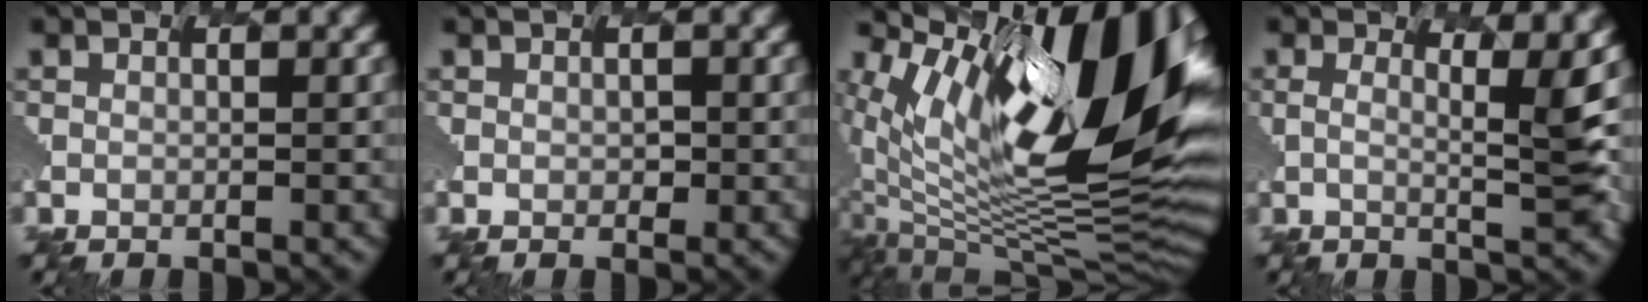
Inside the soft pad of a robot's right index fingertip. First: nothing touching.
{"total": 0.7, "force": [0.0, 0.7, 0.0], "torque": [-0.012, -0.003, -0.002]}
{"total": 15.6, "force": [6.7, 6.6, 12.5], "torque": [-0.208, 0.027, 0.103]}
{"total": 2.5, "force": [1.1, -0.2, 2.2], "torque": [-0.044, 0.010, 0.006]}